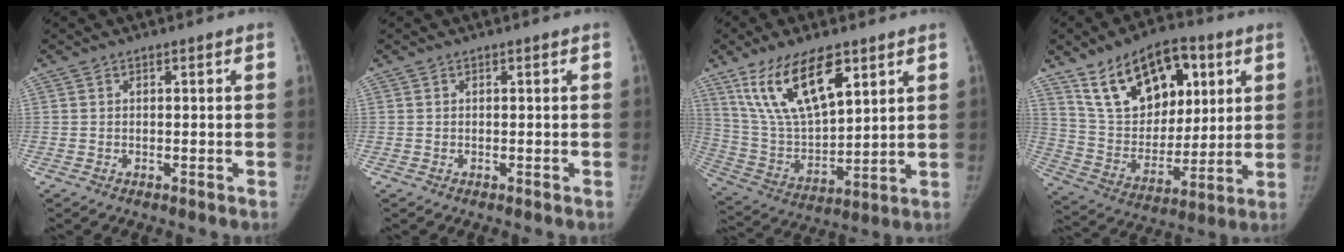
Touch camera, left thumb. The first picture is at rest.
{"total": 0.0}
{"total": 17.6, "force": [9.8, 7.3, 12.6], "torque": [-0.208, -0.039, 0.197]}
{"total": 21.1, "force": [9.9, 12.6, 13.7], "torque": [-0.176, -0.029, 0.178]}